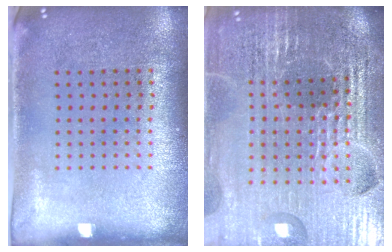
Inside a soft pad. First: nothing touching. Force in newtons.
{"total": 5.6, "press": 5.0, "slide": 2.4}